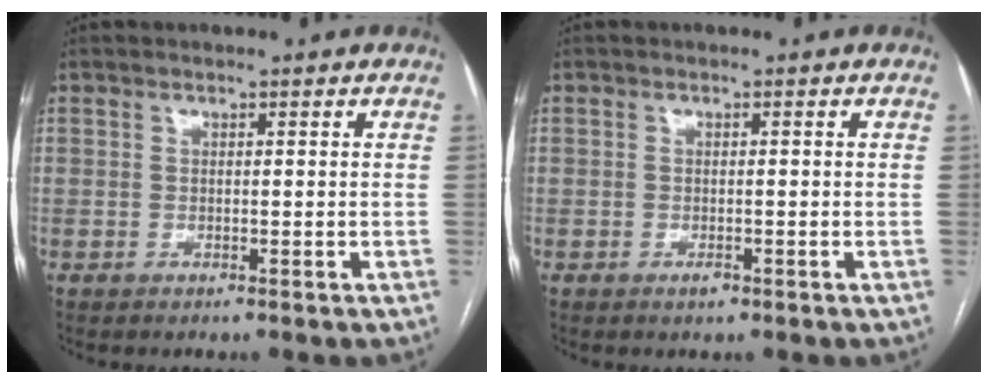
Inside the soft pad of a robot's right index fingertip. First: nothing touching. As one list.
[{"total": 1.1, "force": [-0.6, 0.6, 0.6], "torque": [-0.008, 0.001, -0.007]}]